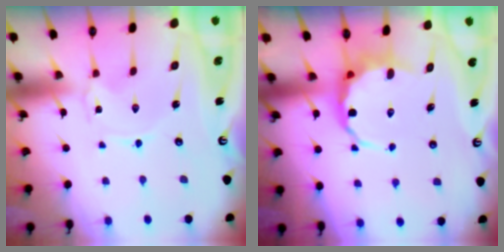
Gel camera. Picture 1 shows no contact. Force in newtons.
{"total": 6.9, "press": 6.6, "slide": 1.7}